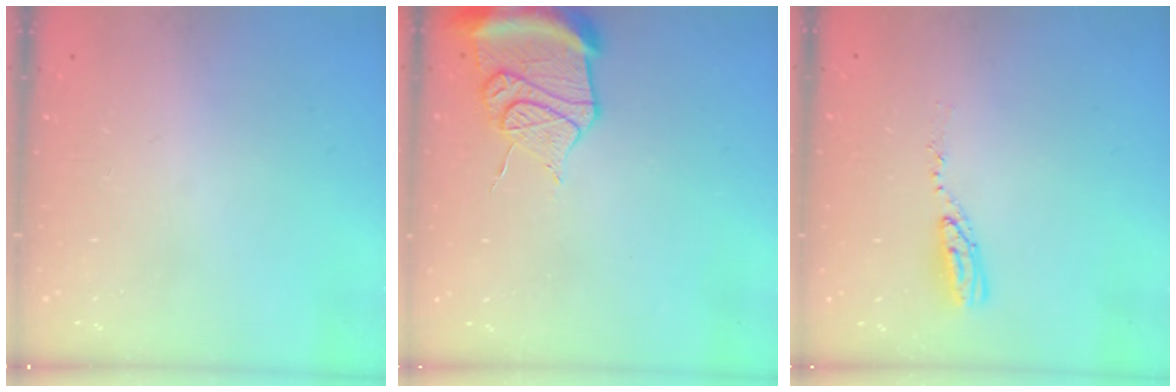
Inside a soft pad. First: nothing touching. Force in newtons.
{"total": 15.7, "press": 14.5, "slide": 6.0}
{"total": 5.1, "press": 5.1, "slide": 0.3}